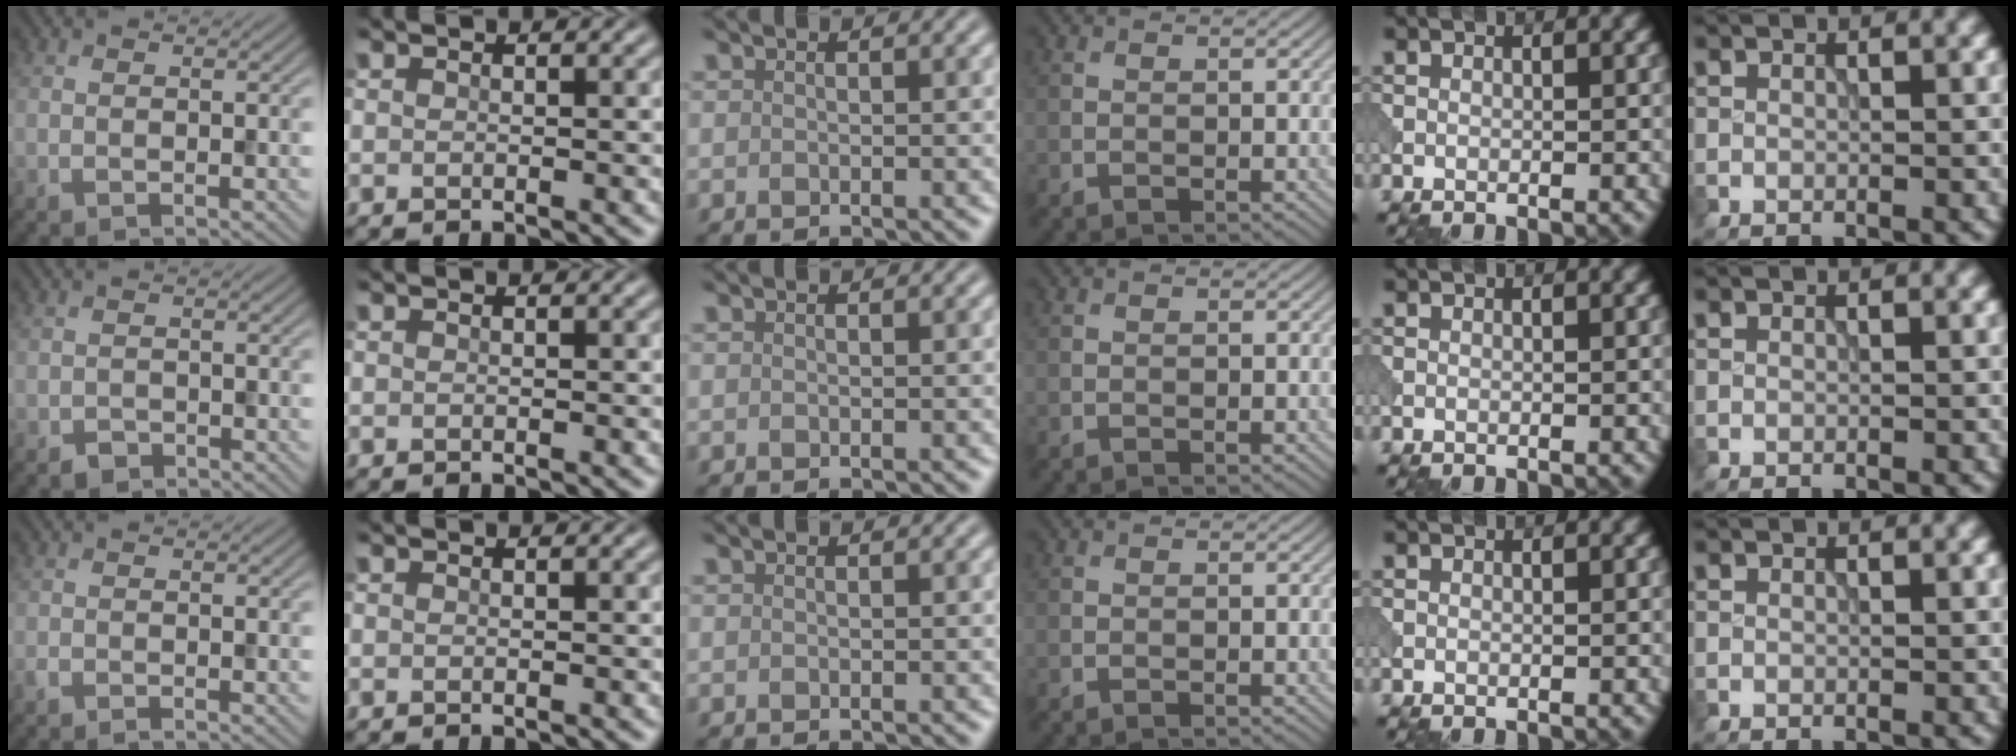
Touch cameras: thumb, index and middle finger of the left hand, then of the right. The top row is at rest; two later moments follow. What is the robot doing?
{"motion": "open", "object": "sandwich press"}